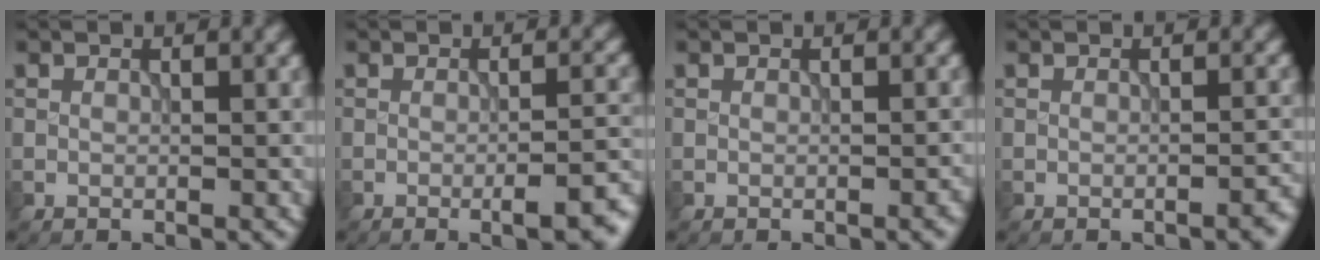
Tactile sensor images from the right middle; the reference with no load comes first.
{"total": 5.2, "force": [-2.4, 1.3, 4.5], "torque": [-0.056, 0.000, -0.029]}
{"total": 0.7, "force": [-0.4, 0.1, 0.6], "torque": [-0.007, 0.001, -0.005]}
{"total": 1.5, "force": [-0.9, 0.3, 1.2], "torque": [-0.011, 0.005, -0.015]}